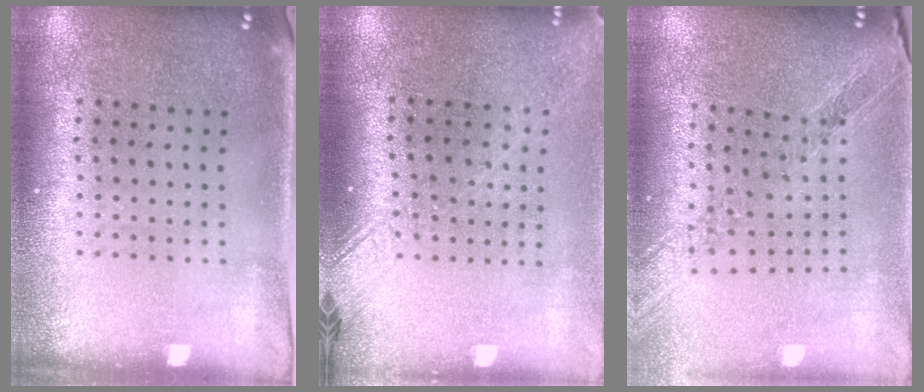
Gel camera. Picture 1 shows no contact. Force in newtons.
{"total": 1.8, "press": 1.5, "slide": 1.1}
{"total": 1.1, "press": 1.1, "slide": 0.2}